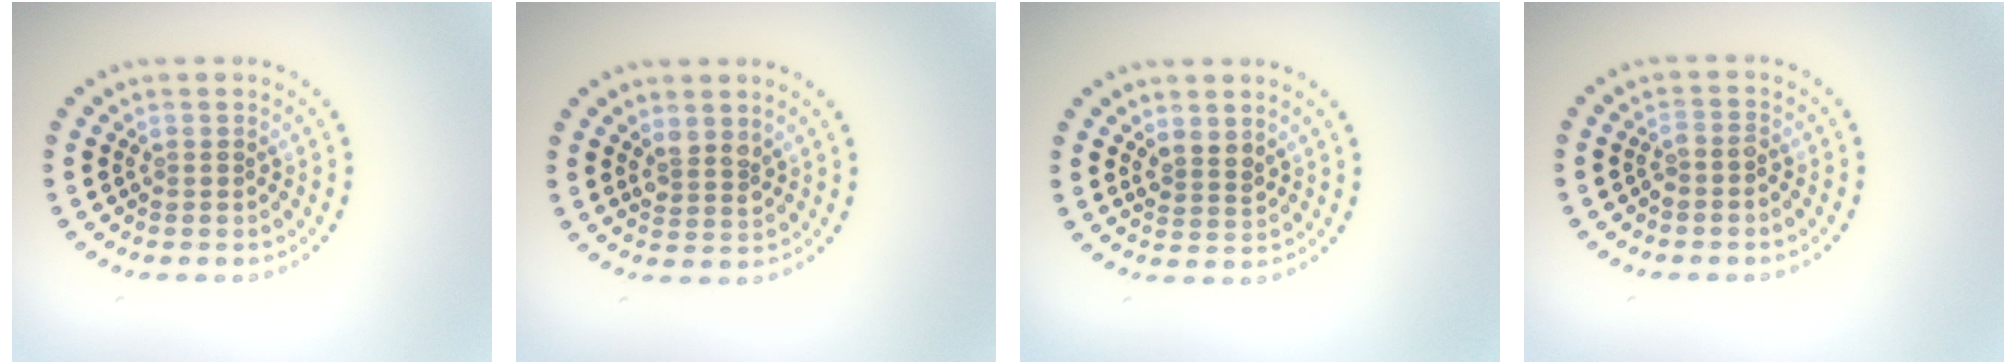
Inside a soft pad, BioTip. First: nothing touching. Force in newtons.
{"total": 1.8, "press": 1.5, "slide": 0.9}
{"total": 1.7, "press": 1.5, "slide": 0.9}
{"total": 1.0, "press": 0.8, "slide": 0.6}